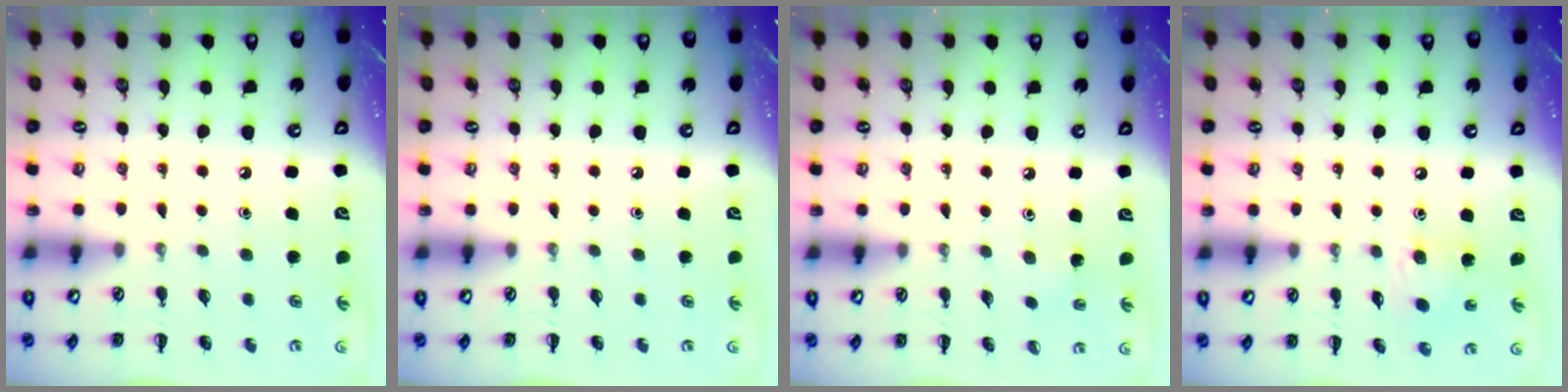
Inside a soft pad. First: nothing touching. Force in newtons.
{"total": 0.0}
{"total": 4.3, "press": 4.0, "slide": 1.6}
{"total": 8.8, "press": 8.6, "slide": 1.8}